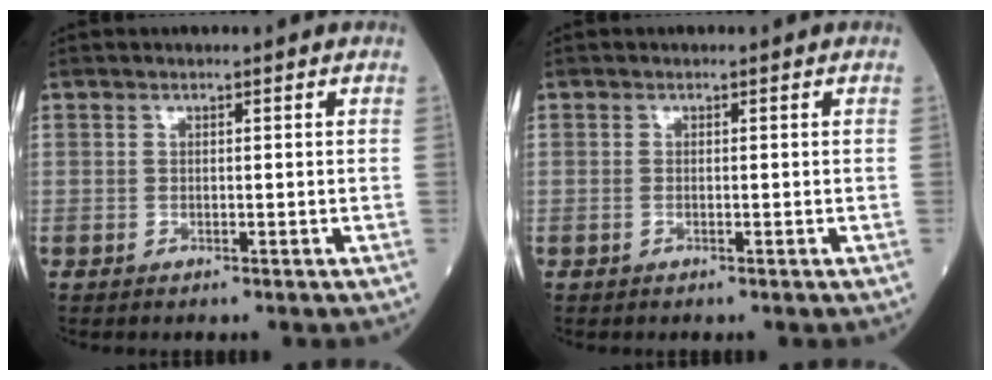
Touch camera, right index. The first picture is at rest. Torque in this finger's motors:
{"motor_torque": [-0.12, 0.17, -0.11, -0.01]}